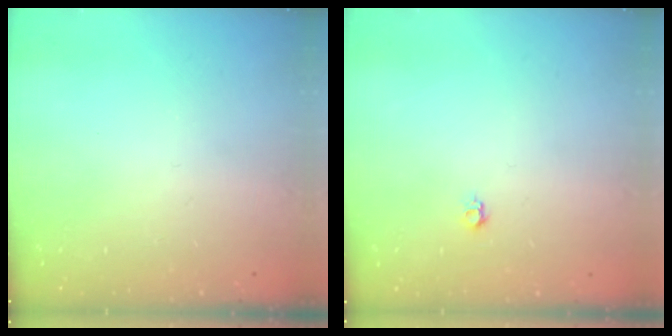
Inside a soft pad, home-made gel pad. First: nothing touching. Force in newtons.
{"total": 4.0, "press": 3.9, "slide": 0.7}